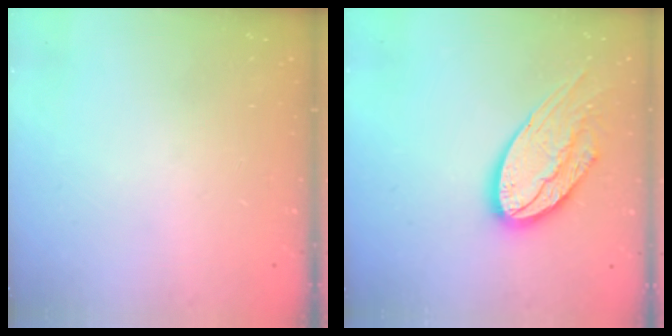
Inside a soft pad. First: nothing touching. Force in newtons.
{"total": 18.4, "press": 18.3, "slide": 1.6}